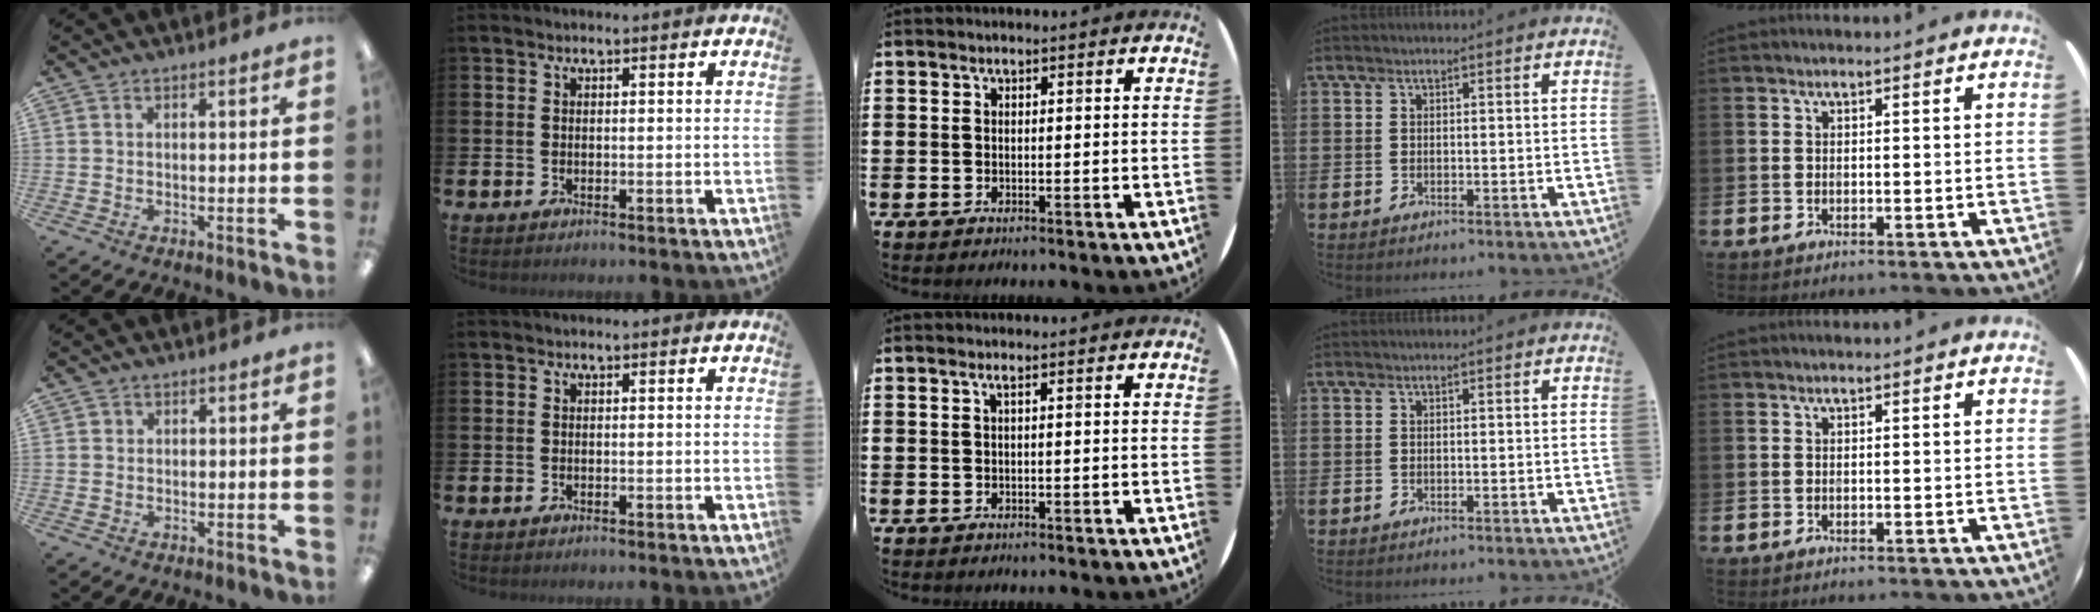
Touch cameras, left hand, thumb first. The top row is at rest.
{"thumb": {"total": 0.9, "force": [0.4, 0.8, -0.1], "torque": [0.001, 0.003, 0.006]}, "middle": {"total": 0.6, "force": [0.1, -0.1, 0.6], "torque": [-0.008, -0.001, 0.001]}}